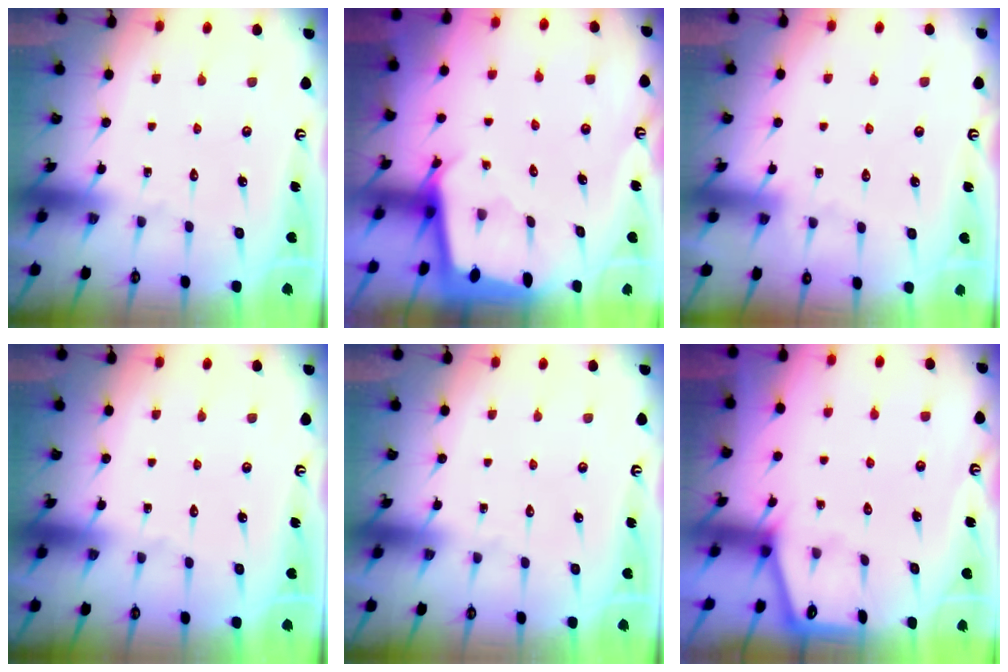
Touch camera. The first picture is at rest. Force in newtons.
{"total": 2.5, "press": 2.5, "slide": 0.1}
{"total": 1.9, "press": 1.9, "slide": 0.4}
{"total": 0.0}
{"total": 0.0}
{"total": 1.2, "press": 1.1, "slide": 0.1}